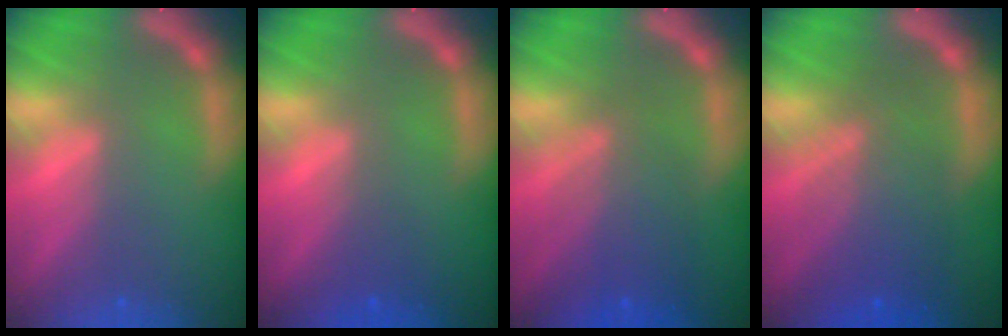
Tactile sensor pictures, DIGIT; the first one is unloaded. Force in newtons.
{"total": 1.4}
{"total": 6.0}
{"total": 7.0}